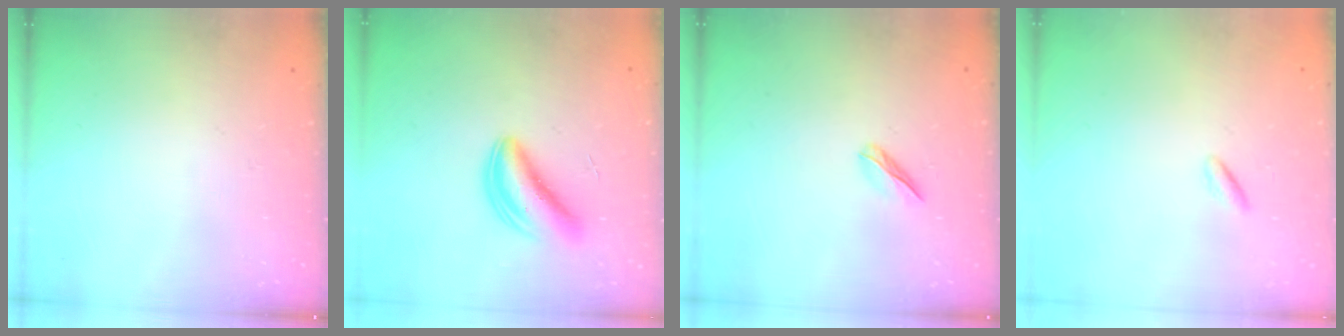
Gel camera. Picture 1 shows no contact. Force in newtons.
{"total": 5.9, "press": 5.8, "slide": 0.7}
{"total": 3.5, "press": 3.2, "slide": 1.2}
{"total": 1.2, "press": 1.1, "slide": 0.4}